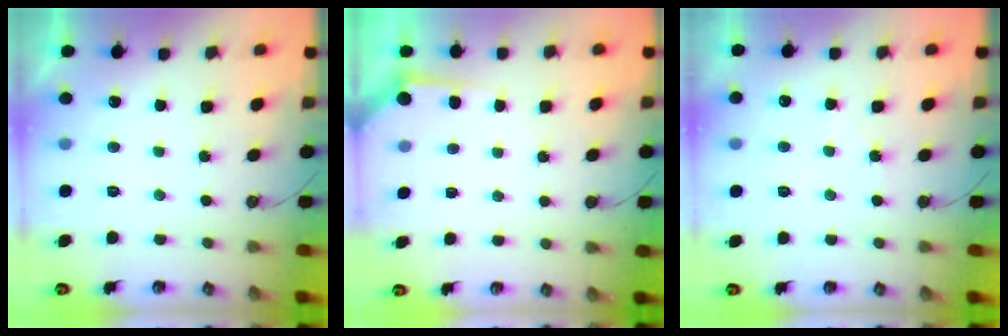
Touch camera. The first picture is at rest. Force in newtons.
{"total": 2.5, "press": 2.5, "slide": 0.3}
{"total": 3.9, "press": 3.8, "slide": 0.7}